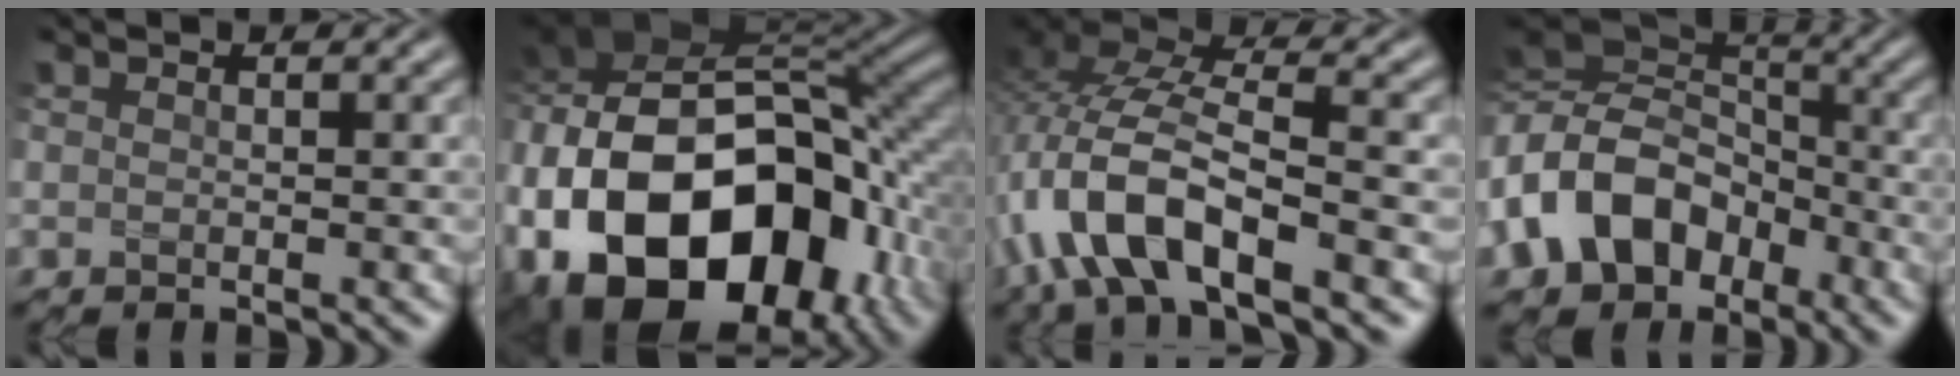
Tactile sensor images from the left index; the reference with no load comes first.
{"total": 21.0, "force": [-5.9, 14.4, 14.2], "torque": [-0.295, -0.014, -0.086]}
{"total": 10.4, "force": [-4.6, 4.2, 8.3], "torque": [-0.175, 0.009, -0.094]}
{"total": 13.0, "force": [-3.8, 10.0, 7.3], "torque": [-0.179, -0.006, -0.087]}